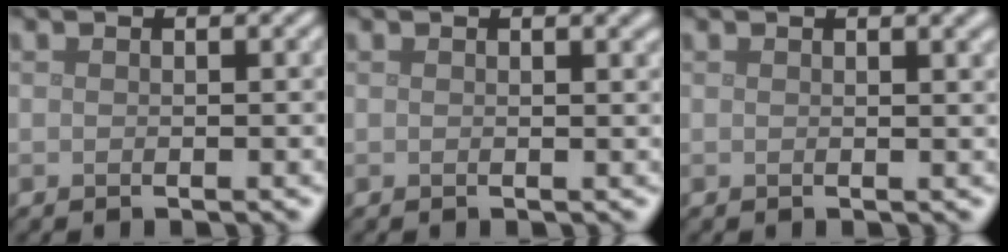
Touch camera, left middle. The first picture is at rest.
{"total": 1.5, "force": [0.8, 0.5, 1.1], "torque": [-0.006, 0.006, 0.011]}
{"total": 2.5, "force": [1.3, 0.9, 1.9], "torque": [-0.008, 0.007, 0.014]}